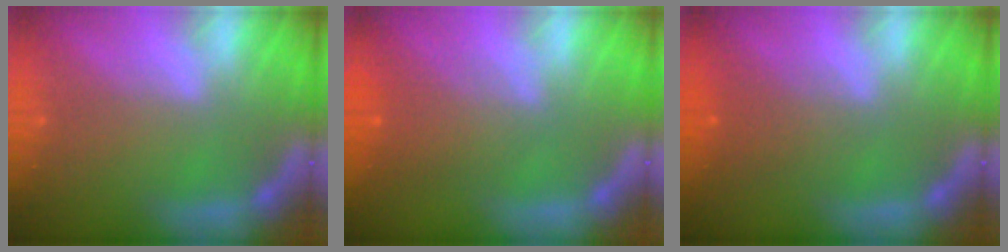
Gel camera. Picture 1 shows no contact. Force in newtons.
{"total": 4.1}
{"total": 2.5}